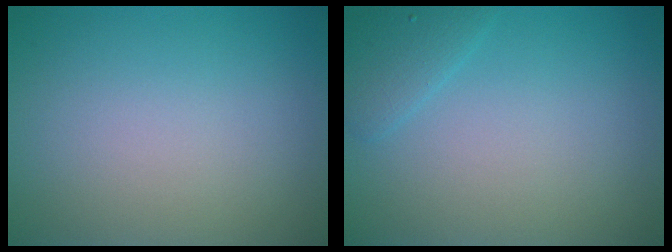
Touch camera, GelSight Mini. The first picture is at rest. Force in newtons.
{"total": 1.6, "press": 1.6, "slide": 0.1}